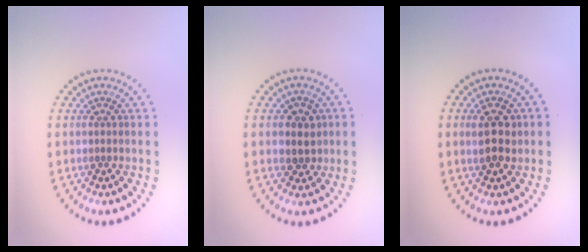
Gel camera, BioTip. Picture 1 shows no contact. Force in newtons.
{"total": 2.4, "press": 2.3, "slide": 0.8}
{"total": 2.9, "press": 2.8, "slide": 0.4}